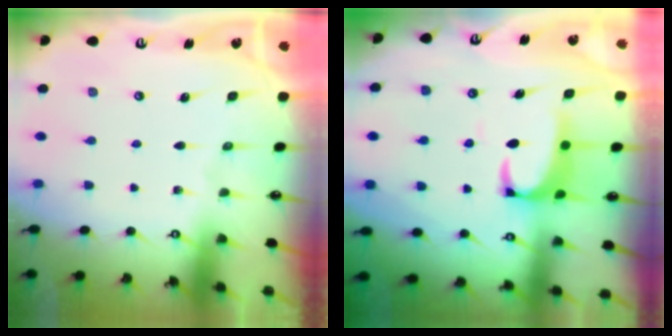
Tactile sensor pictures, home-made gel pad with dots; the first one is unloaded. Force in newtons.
{"total": 2.2, "press": 2.0, "slide": 1.0}